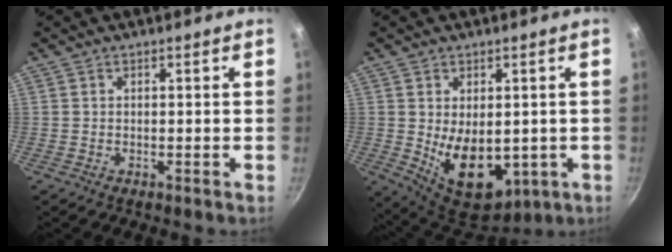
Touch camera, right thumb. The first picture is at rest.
{"total": 13.2, "force": [-1.2, 8.3, 10.2], "torque": [-0.131, -0.022, 0.010]}